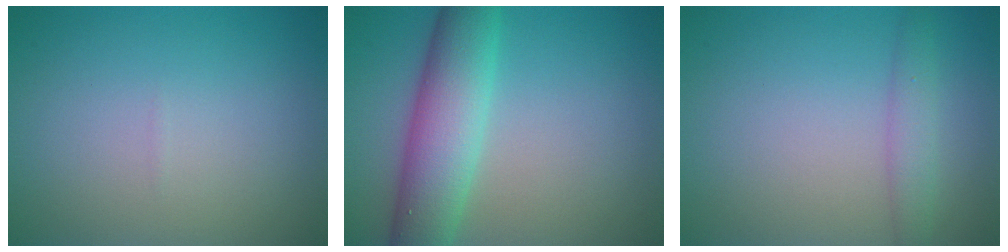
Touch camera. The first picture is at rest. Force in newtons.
{"total": 7.0, "press": 7.0, "slide": 0.4}
{"total": 2.0, "press": 2.0, "slide": 0.0}